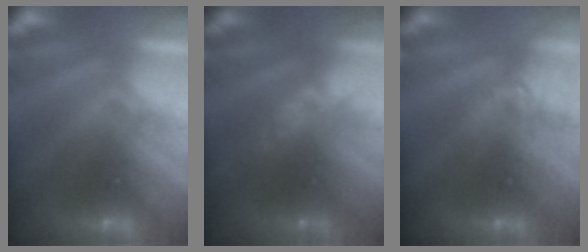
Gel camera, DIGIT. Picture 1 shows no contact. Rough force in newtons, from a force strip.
{"total": 2.0}
{"total": 2.2}